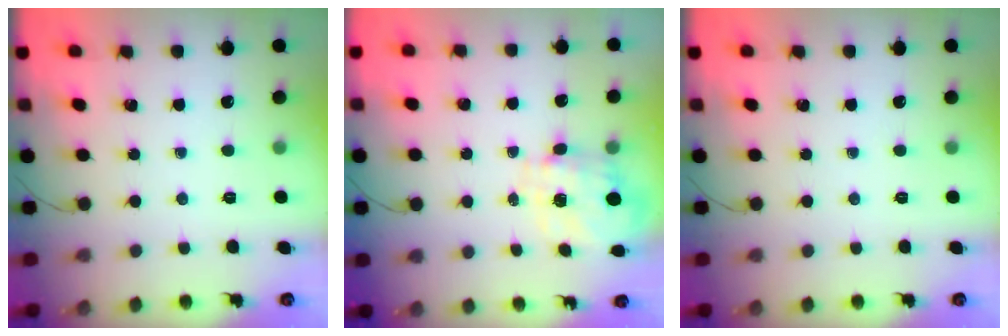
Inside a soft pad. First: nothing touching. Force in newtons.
{"total": 10.2, "press": 10.2, "slide": 1.0}
{"total": 0.0}